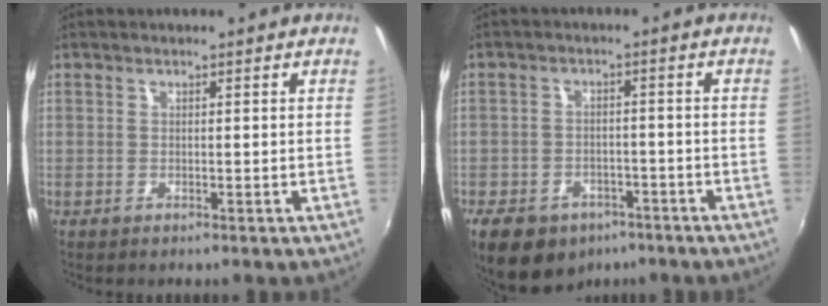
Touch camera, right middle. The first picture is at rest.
{"total": 13.3, "force": [-8.6, 8.3, 5.9], "torque": [-0.147, -0.007, -0.121]}